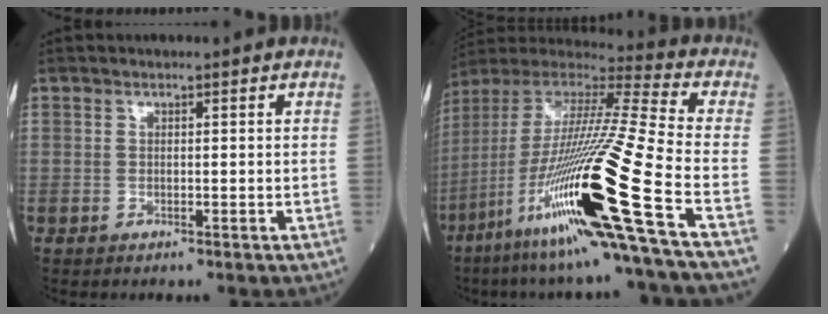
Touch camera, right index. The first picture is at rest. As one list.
[{"total": 27.4, "force": [-11.7, -1.1, 24.7], "torque": [-0.468, -0.051, -0.219]}]